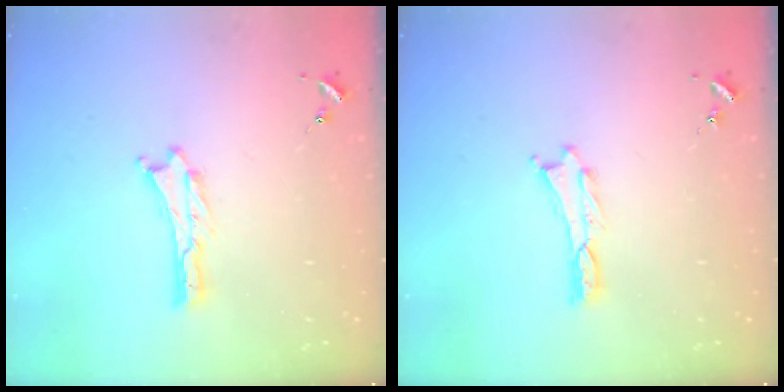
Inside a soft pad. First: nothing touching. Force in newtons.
{"total": 0.0}